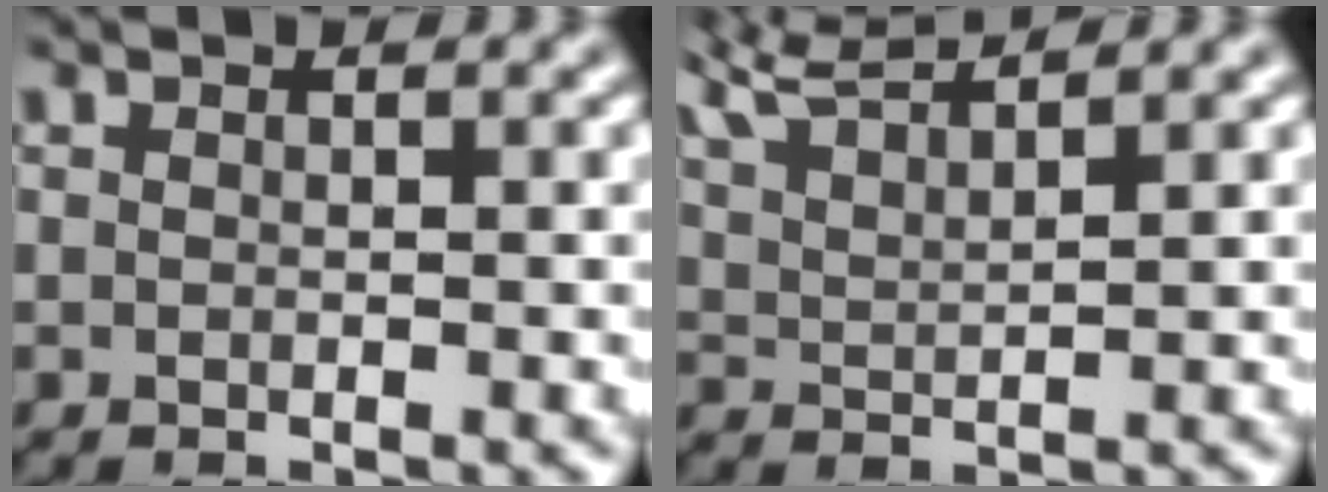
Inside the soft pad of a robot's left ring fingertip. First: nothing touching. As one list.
[{"total": 6.0, "force": [5.2, 1.1, 2.6], "torque": [-0.056, 0.027, 0.078]}]